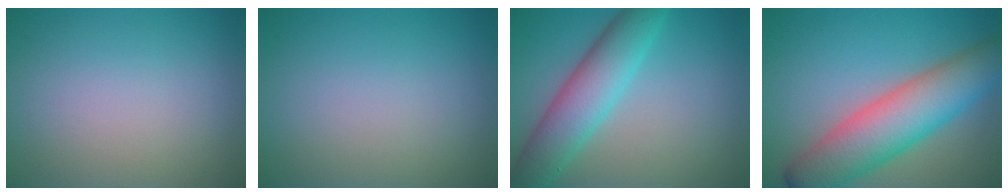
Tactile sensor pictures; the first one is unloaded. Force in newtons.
{"total": 0.0}
{"total": 6.4, "press": 6.4, "slide": 0.0}
{"total": 9.4, "press": 9.4, "slide": 0.3}